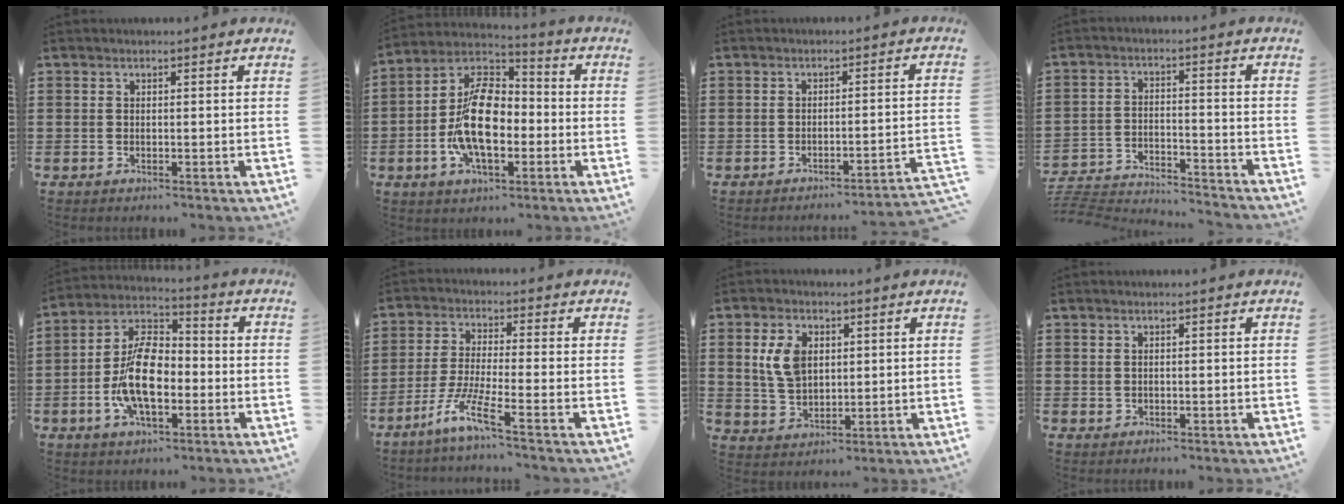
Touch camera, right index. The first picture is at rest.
{"total": 12.9, "force": [-2.3, 7.1, 10.5], "torque": [-0.236, 0.005, -0.045]}
{"total": 2.6, "force": [-2.3, -0.6, 1.1], "torque": [-0.021, -0.007, -0.051]}
{"total": 4.3, "force": [-4.2, 0.3, 0.7], "torque": [-0.031, -0.006, -0.094]}
{"total": 11.3, "force": [-2.6, 5.9, 9.2], "torque": [-0.203, 0.003, -0.051]}
{"total": 6.6, "force": [-4.4, 0.0, 4.9], "torque": [-0.116, -0.016, -0.091]}
{"total": 6.5, "force": [1.7, 4.4, 4.5], "torque": [-0.116, 0.009, 0.026]}
{"total": 0.5, "force": [0.2, 0.5, 0.2], "torque": [-0.006, 0.001, 0.004]}